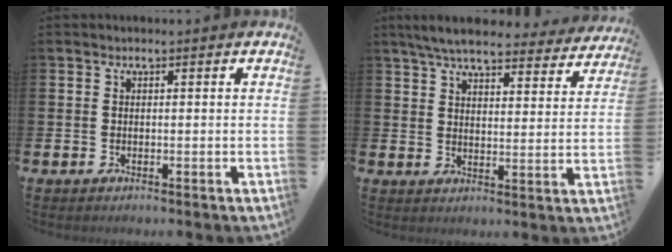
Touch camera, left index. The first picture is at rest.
{"total": 6.5, "force": [6.0, 1.1, 2.2], "torque": [-0.053, -0.035, 0.103]}